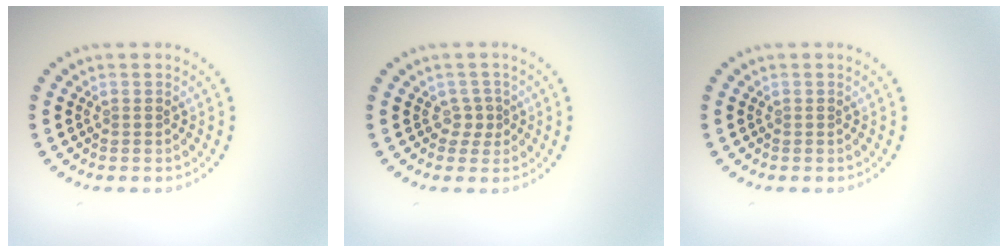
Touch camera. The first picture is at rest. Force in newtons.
{"total": 1.2, "press": 0.9, "slide": 0.8}
{"total": 0.0}